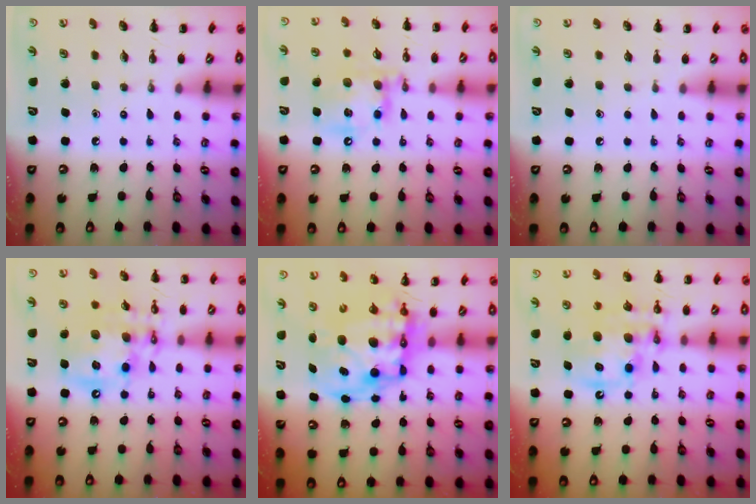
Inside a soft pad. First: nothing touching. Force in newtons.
{"total": 15.6, "press": 15.5, "slide": 2.2}
{"total": 0.8, "press": 0.8, "slide": 0.1}
{"total": 16.4, "press": 16.0, "slide": 3.5}
{"total": 15.6, "press": 15.1, "slide": 3.9}
{"total": 15.2, "press": 14.8, "slide": 3.4}